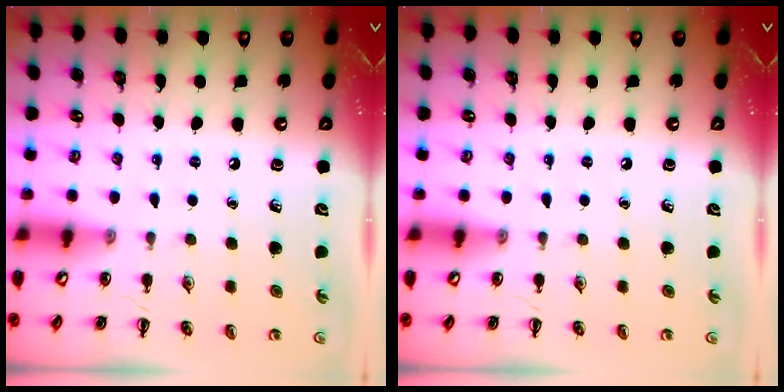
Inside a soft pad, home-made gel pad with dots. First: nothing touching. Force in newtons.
{"total": 0.0}